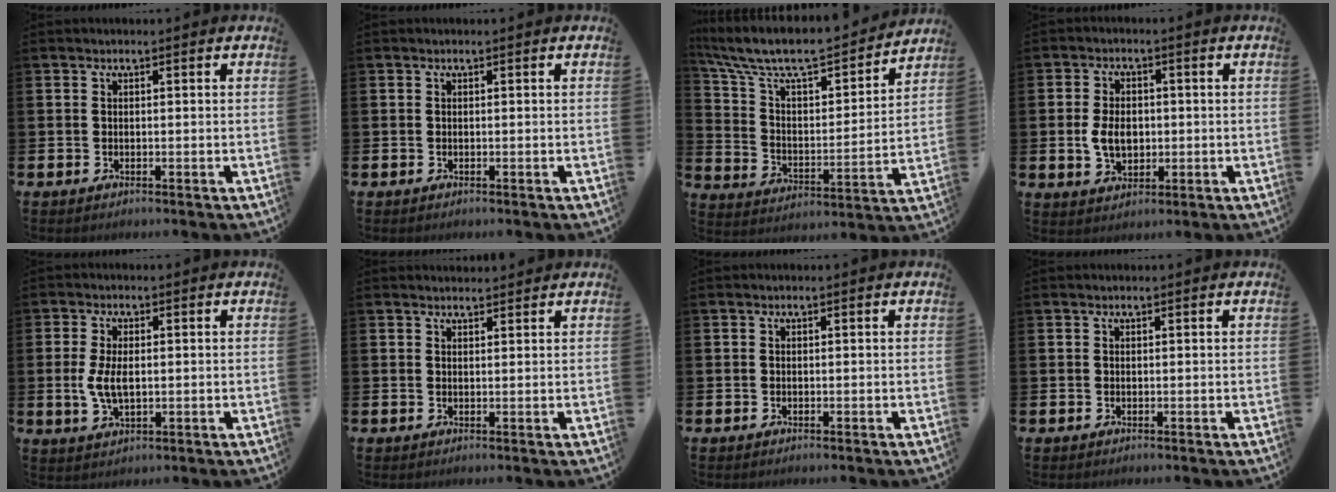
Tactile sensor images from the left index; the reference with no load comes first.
{"total": 0.0}
{"total": 8.8, "force": [7.7, 2.6, 3.4], "torque": [-0.112, -0.052, 0.129]}
{"total": 5.1, "force": [-0.1, 3.6, 3.7], "torque": [-0.062, 0.002, -0.009]}
{"total": 4.6, "force": [0.2, 2.3, 4.0], "torque": [-0.080, 0.004, -0.001]}
{"total": 1.6, "force": [1.6, 0.3, 0.1], "torque": [0.007, -0.005, 0.027]}
{"total": 0.0}
{"total": 0.0}